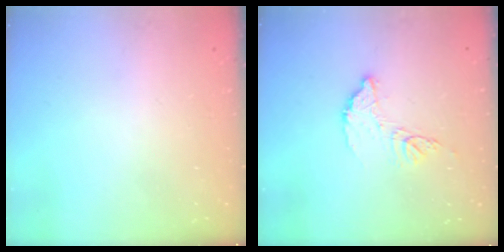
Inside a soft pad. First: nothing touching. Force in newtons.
{"total": 8.9, "press": 8.9, "slide": 0.6}